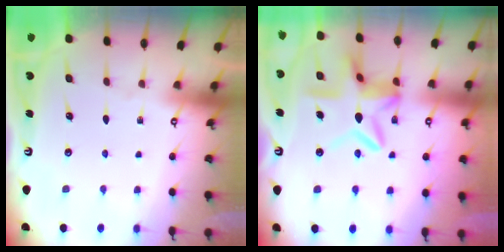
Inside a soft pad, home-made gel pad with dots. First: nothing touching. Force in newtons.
{"total": 10.8, "press": 10.8, "slide": 1.1}